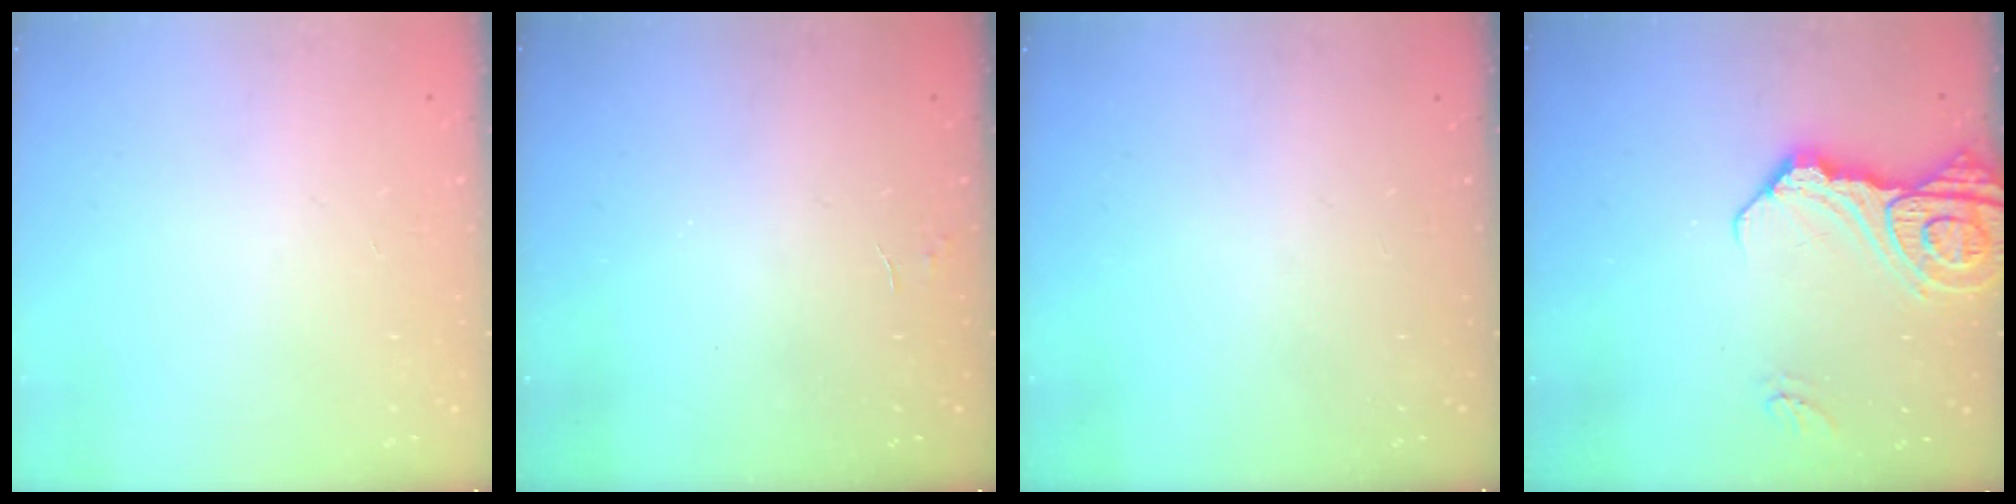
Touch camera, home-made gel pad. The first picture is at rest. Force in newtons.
{"total": 2.2, "press": 2.2, "slide": 0.2}
{"total": 0.0}
{"total": 13.9, "press": 13.9, "slide": 1.5}